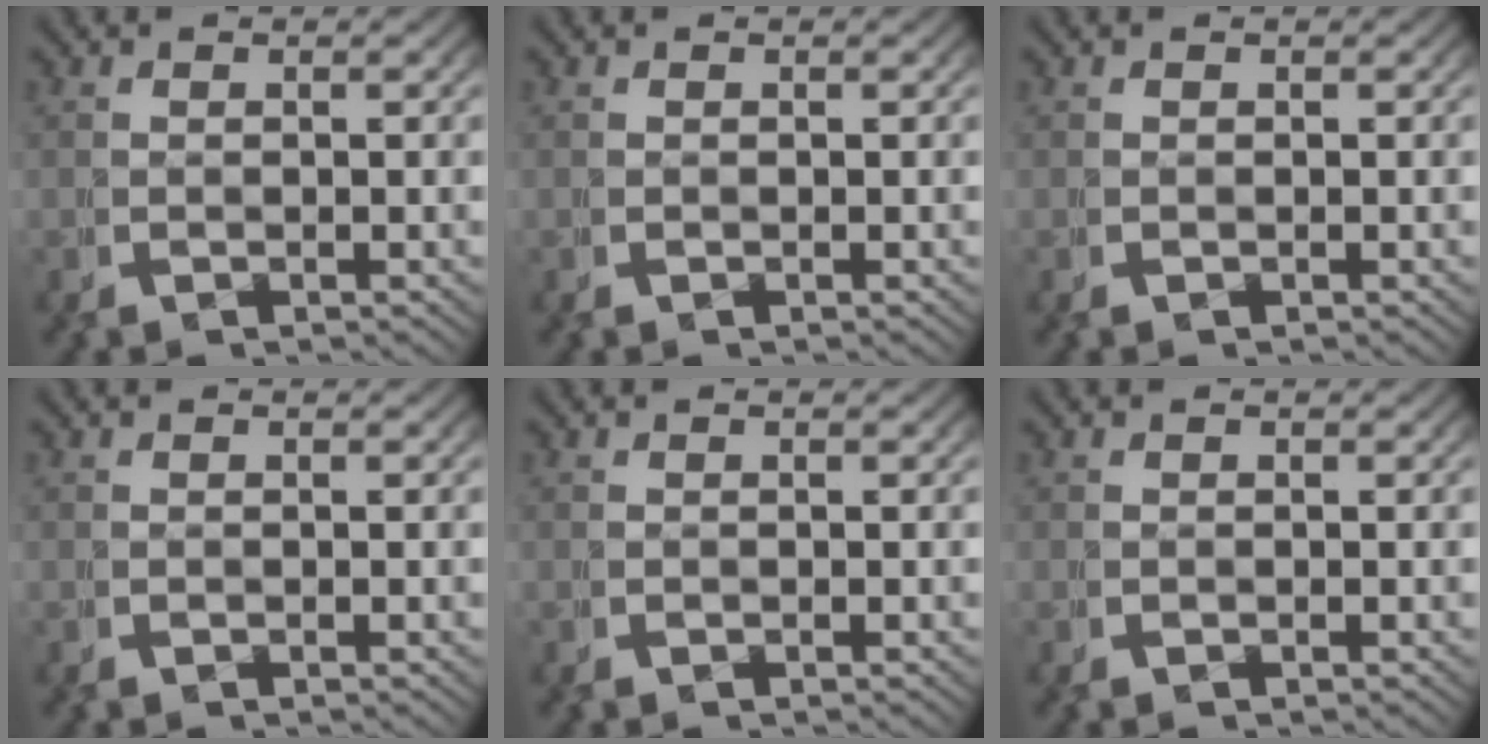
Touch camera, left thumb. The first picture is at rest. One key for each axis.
{"total": 0.0}
{"total": 0.0}
{"total": 0.0}
{"total": 0.0}
{"total": 0.0}